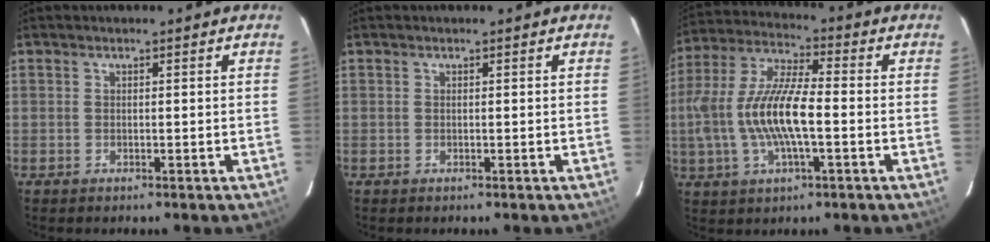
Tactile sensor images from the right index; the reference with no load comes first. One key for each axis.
{"total": 0.0}
{"total": 14.8, "fx": -2.2, "fy": 4.4, "fz": 14.0, "tx": -0.283, "ty": 0.002, "tz": -0.043}